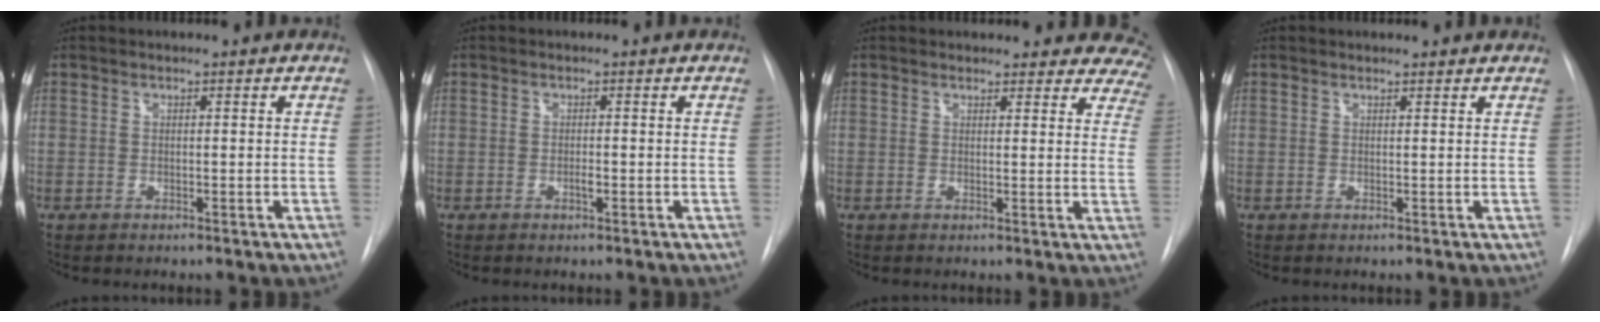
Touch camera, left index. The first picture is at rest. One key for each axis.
{"total": 1.0, "fx": -0.9, "fy": 0.0, "fz": 0.4, "tx": -0.005, "ty": -0.005, "tz": -0.017}
{"total": 13.9, "fx": 12.8, "fy": 4.9, "fz": 2.1, "tx": 0.013, "ty": -0.047, "tz": 0.107}
{"total": 2.4, "fx": 2.3, "fy": 0.5, "fz": 0.2, "tx": -0.008, "ty": 0.006, "tz": 0.018}